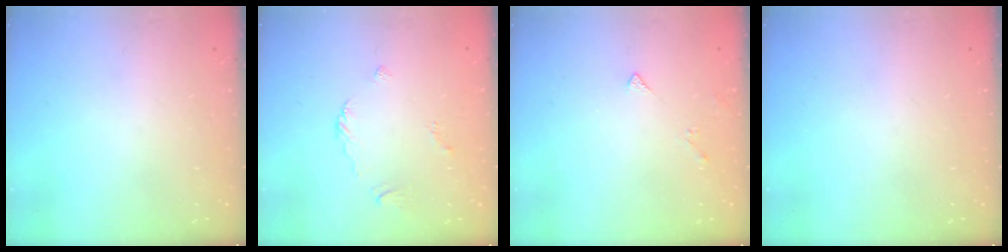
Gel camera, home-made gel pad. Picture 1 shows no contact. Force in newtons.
{"total": 2.3, "press": 2.3, "slide": 0.5}
{"total": 2.8, "press": 2.8, "slide": 0.5}
{"total": 0.0}